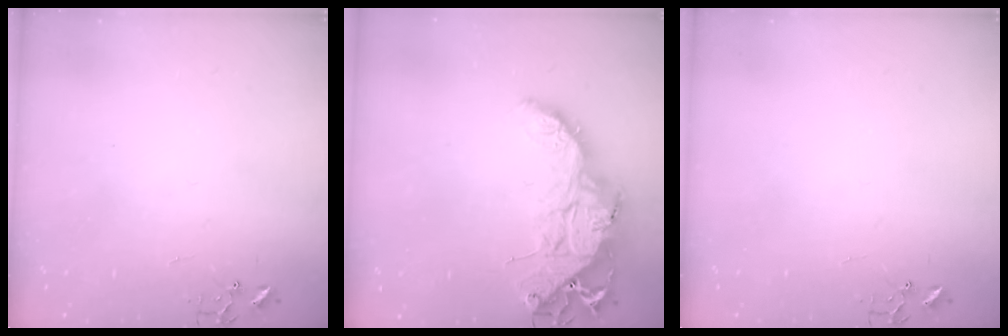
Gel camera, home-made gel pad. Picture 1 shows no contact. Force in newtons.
{"total": 18.5, "press": 18.5, "slide": 1.3}
{"total": 0.0}